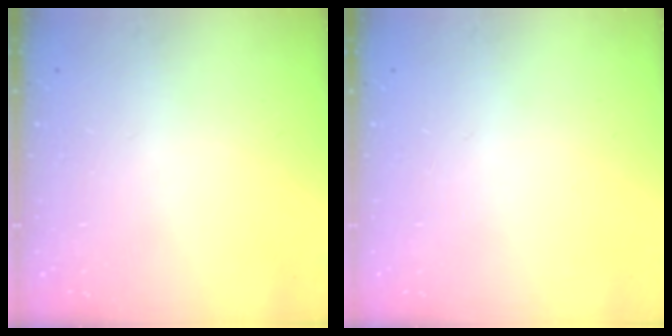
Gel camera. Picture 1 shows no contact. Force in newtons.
{"total": 0.0}